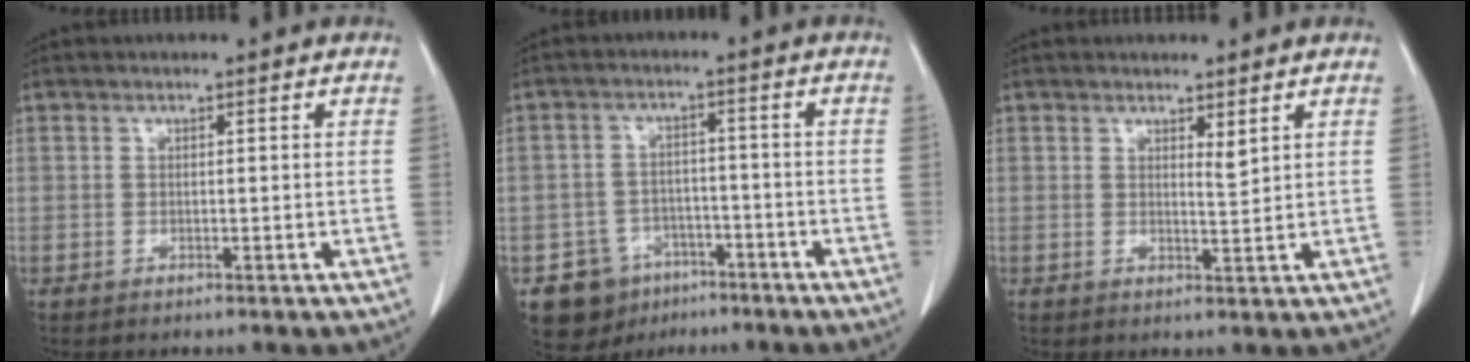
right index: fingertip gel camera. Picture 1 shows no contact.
{"total": 6.6, "force": [-3.9, 5.2, 1.3], "torque": [-0.022, 0.009, -0.053]}
{"total": 1.7, "force": [1.1, 0.2, 1.2], "torque": [-0.024, -0.010, 0.021]}